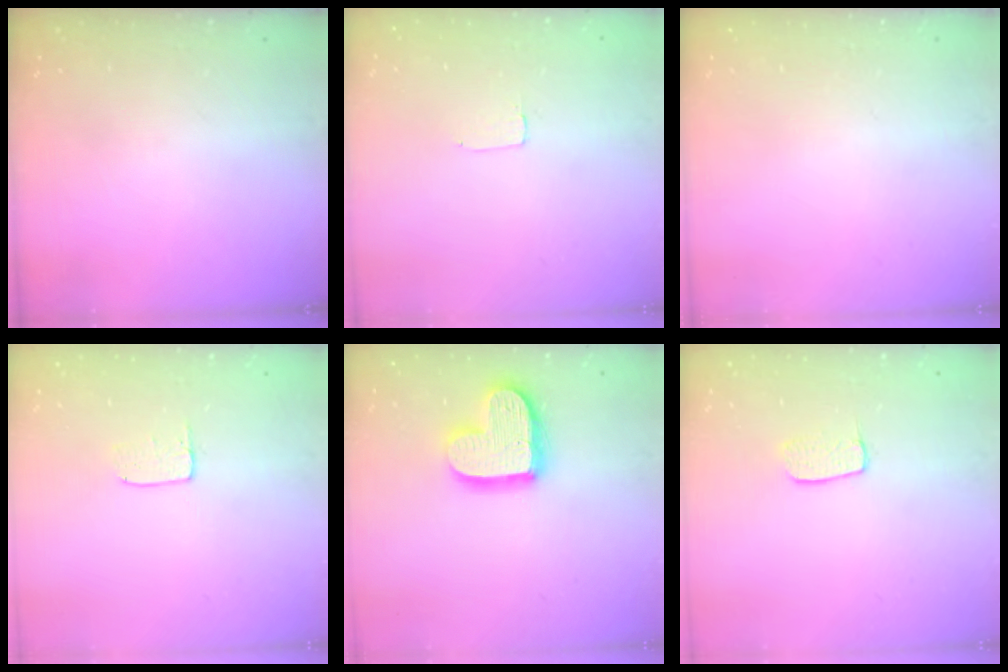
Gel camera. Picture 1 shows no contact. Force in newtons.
{"total": 1.7, "press": 1.7, "slide": 0.1}
{"total": 0.0}
{"total": 3.4, "press": 3.4, "slide": 0.3}
{"total": 14.9, "press": 14.9, "slide": 1.1}
{"total": 5.6, "press": 5.6, "slide": 0.2}